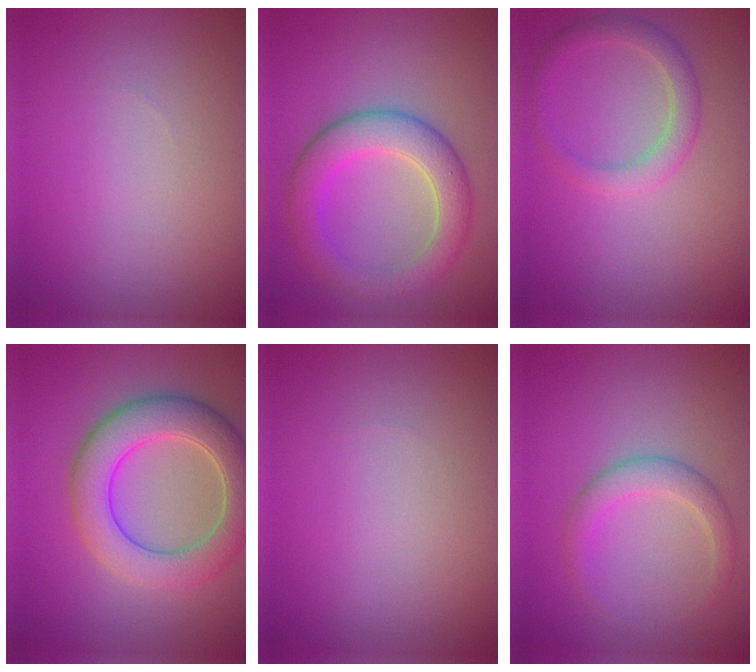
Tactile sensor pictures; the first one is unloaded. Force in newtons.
{"total": 5.6, "press": 5.6, "slide": 0.1}
{"total": 2.6, "press": 2.6, "slide": 0.2}
{"total": 7.1, "press": 7.1, "slide": 0.4}
{"total": 0.0}
{"total": 2.6, "press": 2.6, "slide": 0.1}